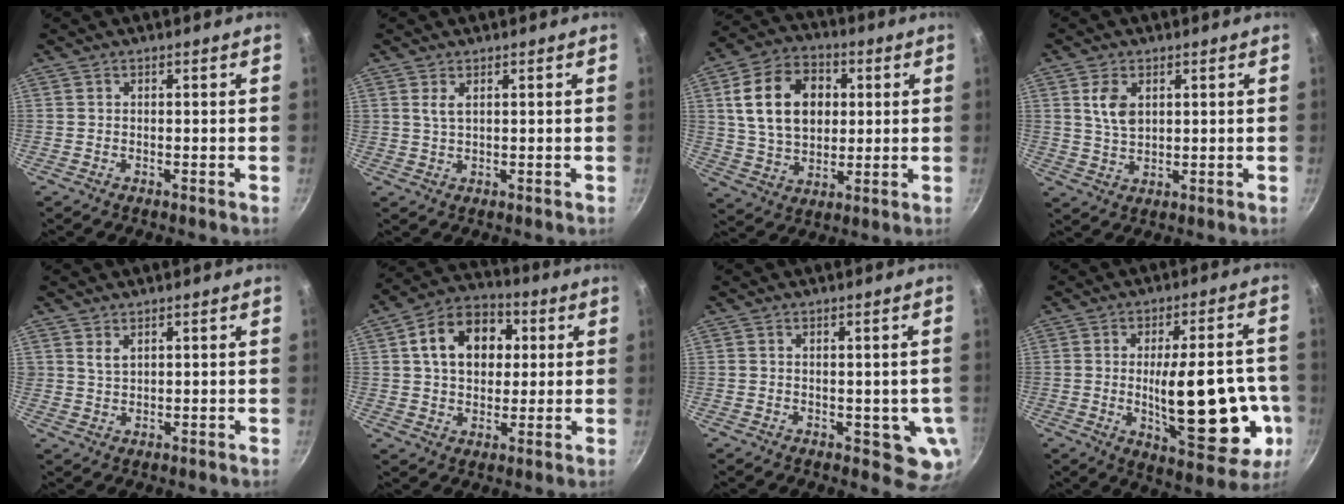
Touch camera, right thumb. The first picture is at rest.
{"total": 2.1, "force": [0.9, 0.9, 1.7], "torque": [-0.033, -0.004, 0.020]}
{"total": 16.9, "force": [3.5, 12.0, 11.3], "torque": [-0.176, 0.006, 0.058]}
{"total": 5.6, "force": [1.9, 3.5, 4.0], "torque": [-0.070, -0.009, 0.040]}
{"total": 2.3, "force": [1.4, 1.3, 1.3], "torque": [-0.022, -0.007, 0.030]}
{"total": 14.7, "force": [3.5, 10.7, 9.5], "torque": [-0.126, 0.018, 0.044]}
{"total": 6.3, "force": [-0.5, 3.3, 5.3], "torque": [-0.046, -0.005, -0.001]}
{"total": 21.7, "force": [-3.4, 8.5, 19.7], "torque": [-0.248, 0.002, -0.032]}